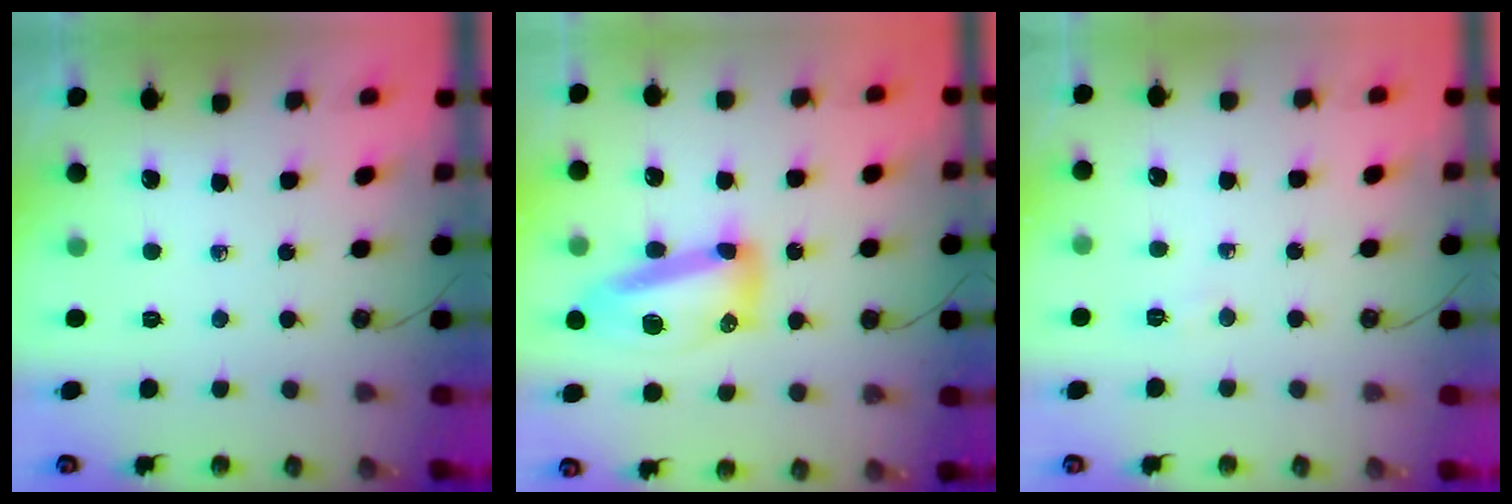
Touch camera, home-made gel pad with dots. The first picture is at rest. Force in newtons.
{"total": 14.3, "press": 14.2, "slide": 1.4}
{"total": 3.6, "press": 3.6, "slide": 0.4}